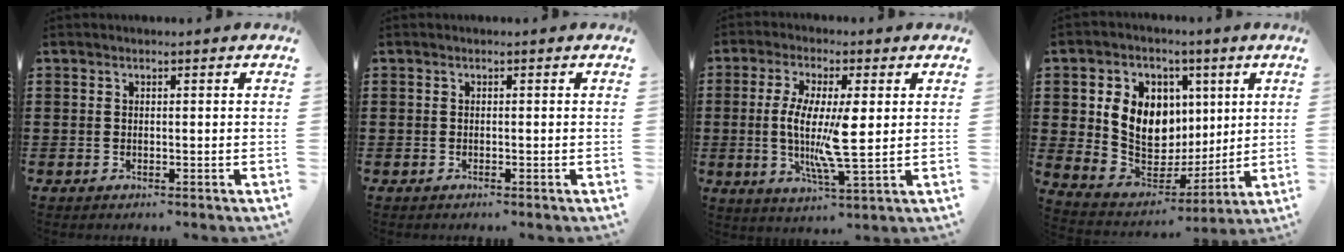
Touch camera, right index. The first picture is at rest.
{"total": 0.0}
{"total": 9.1, "force": [0.3, 1.9, 8.9], "torque": [-0.176, -0.007, 0.003]}
{"total": 10.5, "force": [2.4, 8.8, 5.1], "torque": [-0.128, 0.004, 0.051]}